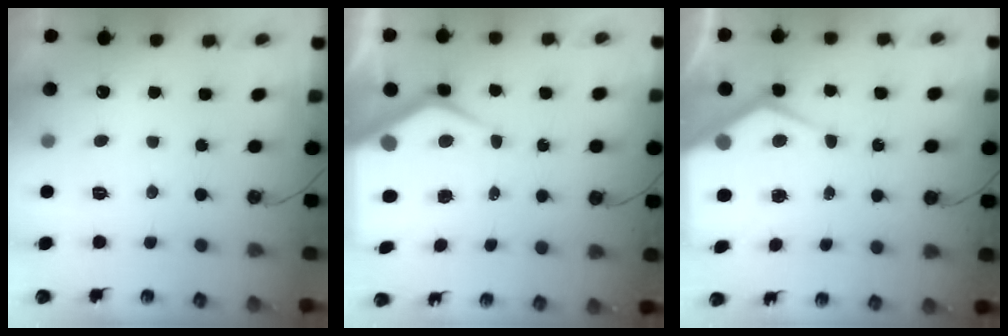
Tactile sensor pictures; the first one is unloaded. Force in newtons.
{"total": 11.8, "press": 11.7, "slide": 1.1}
{"total": 10.7, "press": 10.6, "slide": 1.3}